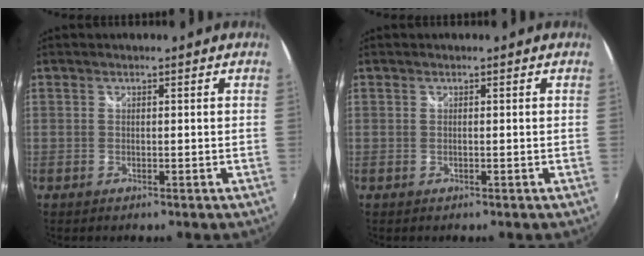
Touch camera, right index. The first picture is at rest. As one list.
[{"total": 0.0}]